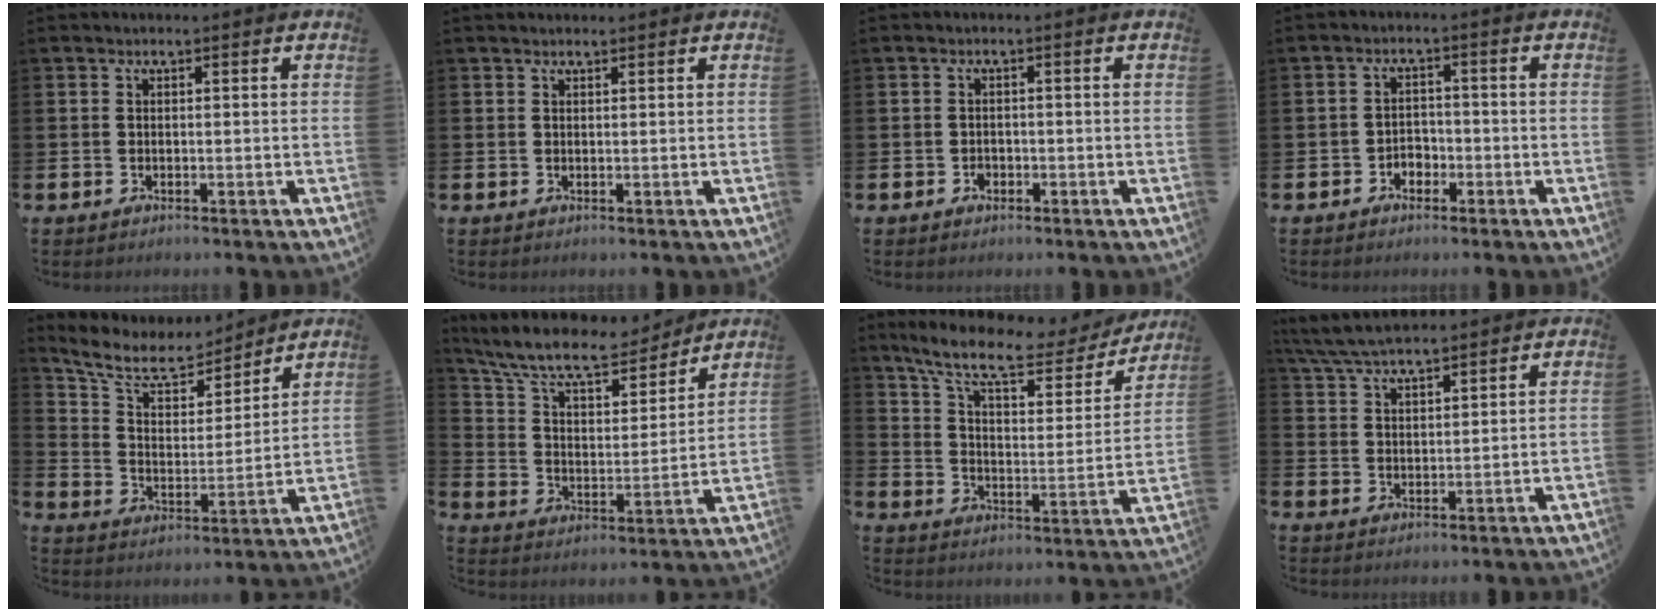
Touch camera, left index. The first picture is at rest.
{"total": 0.8, "force": [0.8, 0.2, 0.1], "torque": [0.007, -0.002, 0.012]}
{"total": 1.1, "force": [-0.5, 0.9, 0.3], "torque": [-0.007, 0.003, -0.013]}
{"total": 2.3, "force": [-1.6, 1.6, 0.6], "torque": [-0.014, 0.005, -0.036]}
{"total": 9.0, "force": [7.8, 3.4, 2.8], "torque": [-0.095, -0.052, 0.136]}
{"total": 10.8, "force": [9.7, 2.6, 3.9], "torque": [-0.114, -0.059, 0.169]}
{"total": 11.2, "force": [9.3, 3.0, 5.4], "torque": [-0.130, -0.052, 0.155]}
{"total": 6.0, "force": [5.7, 0.9, 1.4], "torque": [-0.051, -0.022, 0.105]}